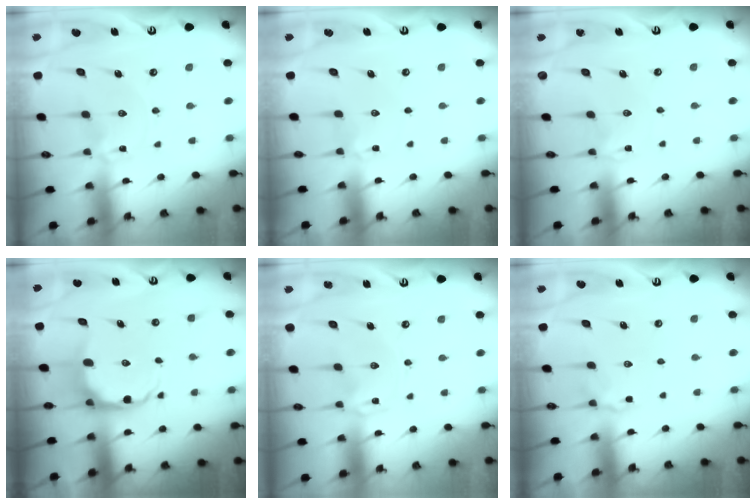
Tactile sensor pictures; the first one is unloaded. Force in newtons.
{"total": 2.3, "press": 2.3, "slide": 0.2}
{"total": 2.1, "press": 2.1, "slide": 0.4}
{"total": 7.1, "press": 6.7, "slide": 2.2}
{"total": 0.0}
{"total": 3.7, "press": 3.4, "slide": 1.5}